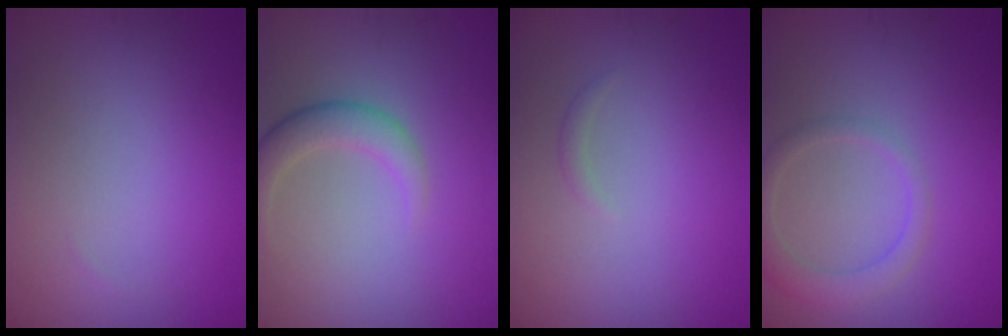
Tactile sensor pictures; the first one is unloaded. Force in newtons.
{"total": 2.8, "press": 2.8, "slide": 0.1}
{"total": 0.6, "press": 0.6, "slide": 0.1}
{"total": 2.6, "press": 2.6, "slide": 0.1}